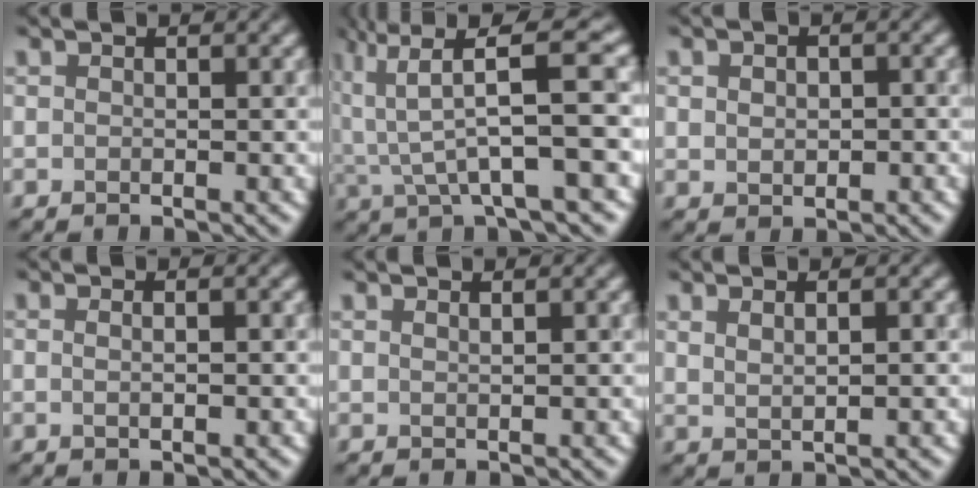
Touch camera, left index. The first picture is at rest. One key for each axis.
{"total": 7.0, "fx": 1.7, "fy": 1.4, "fz": 6.6, "tx": -0.119, "ty": 0.010, "tz": 0.039}
{"total": 1.9, "fx": -0.1, "fy": 1.5, "fz": 1.2, "tx": -0.016, "ty": 0.005, "tz": 0.009}
{"total": 2.8, "fx": 0.9, "fy": 1.6, "fz": 2.1, "tx": -0.002, "ty": 0.020, "tz": -0.018}
{"total": 0.8, "fx": 0.7, "fy": 0.3, "fz": 0.3, "tx": 0.009, "ty": -0.004, "tz": 0.004}
{"total": 2.1, "fx": 1.2, "fy": 0.9, "fz": 1.5, "tx": -0.009, "ty": 0.002, "tz": 0.010}